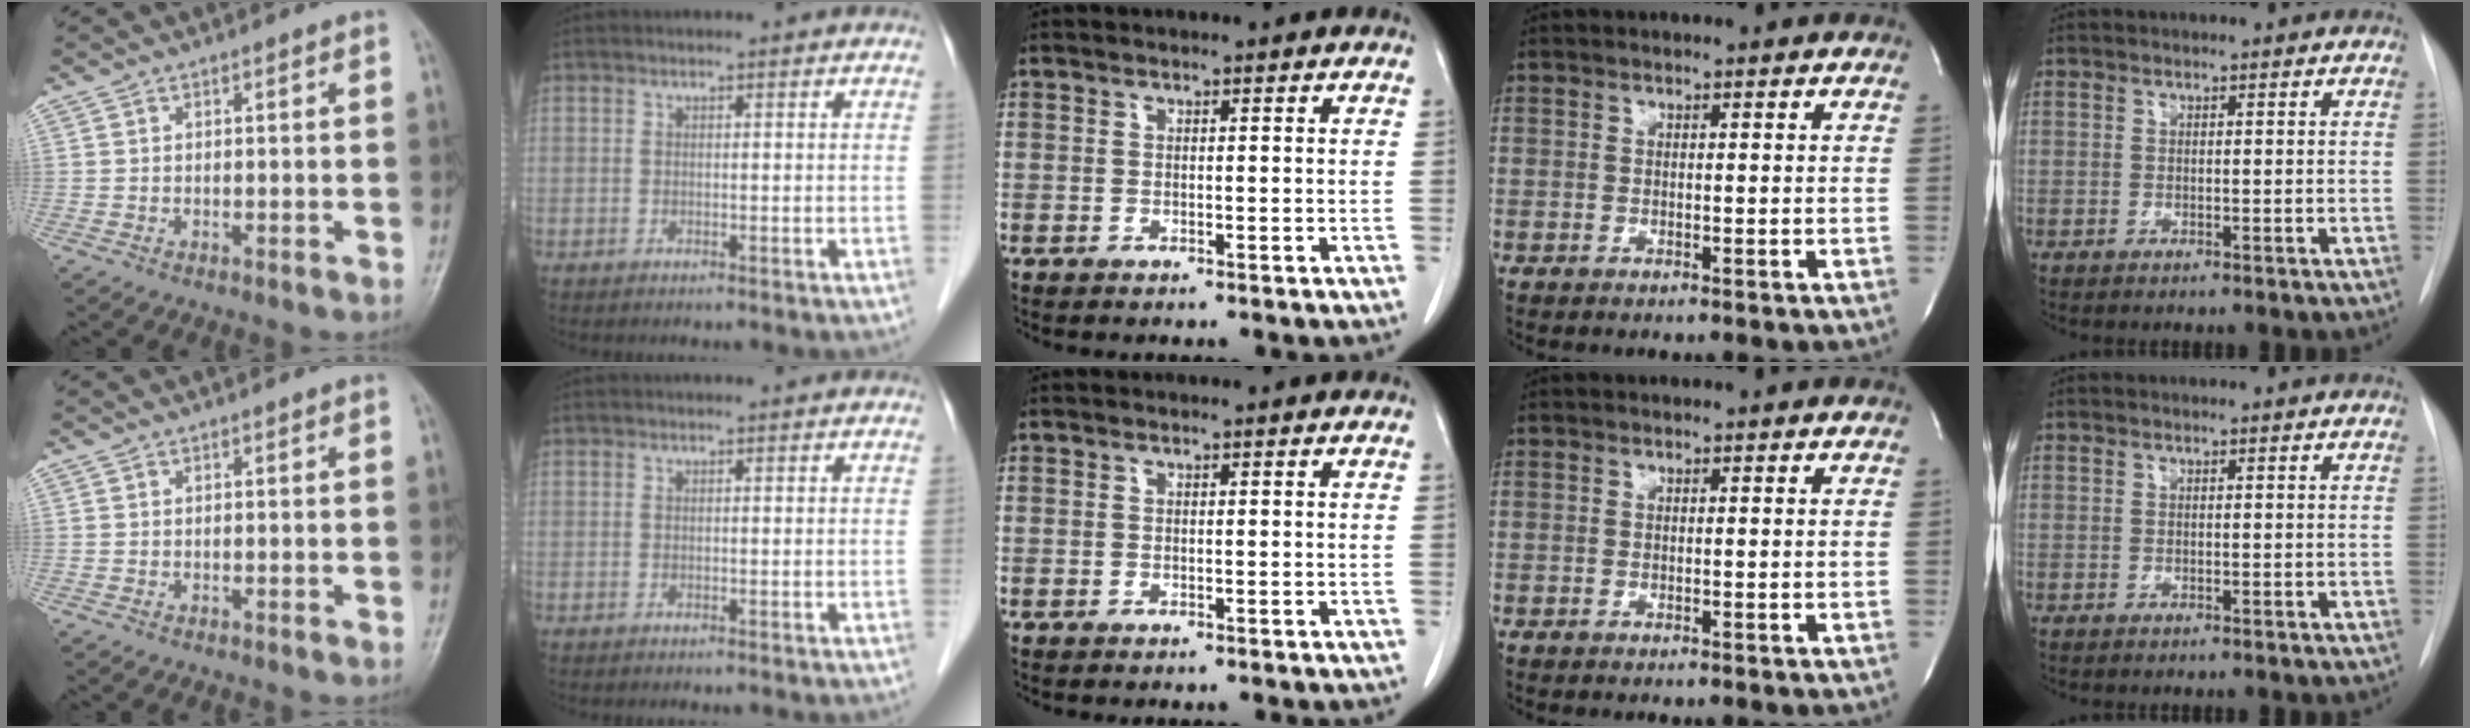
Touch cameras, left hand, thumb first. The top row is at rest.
{}